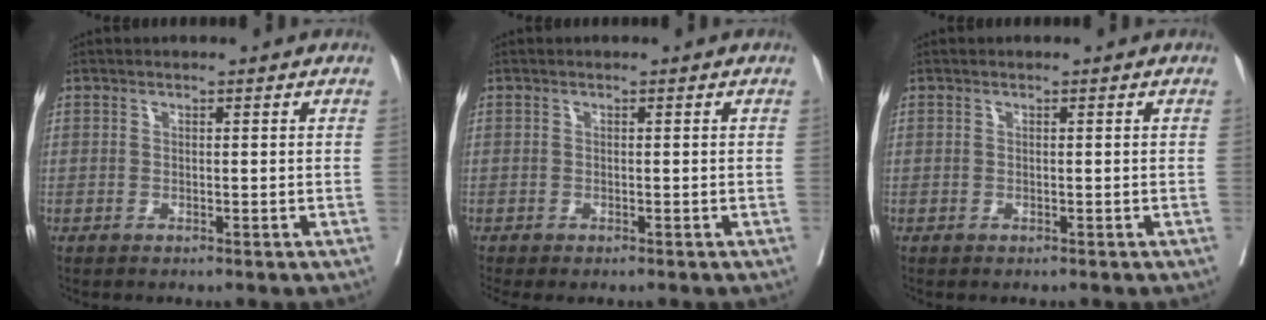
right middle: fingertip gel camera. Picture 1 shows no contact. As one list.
[{"total": 1.8, "force": [-1.5, 0.4, 0.8], "torque": [-0.008, -0.005, -0.024]}, {"total": 0.0}]